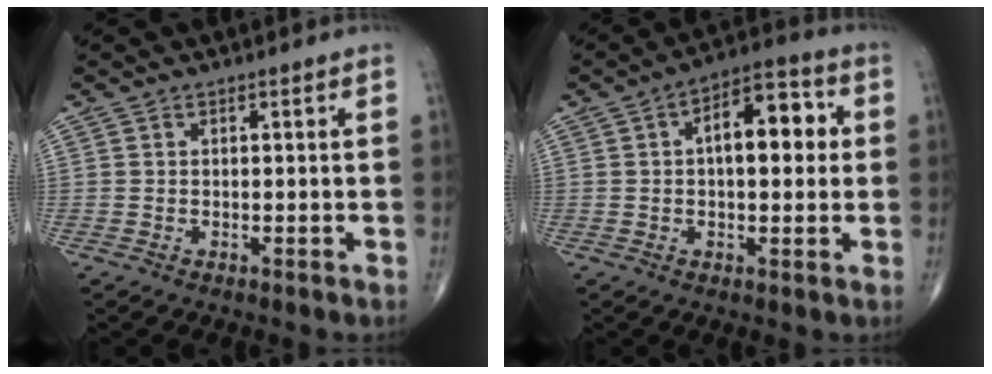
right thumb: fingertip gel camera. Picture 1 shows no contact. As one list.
[{"total": 11.6, "force": [1.7, 5.8, 9.9], "torque": [-0.120, 0.022, 0.018]}]